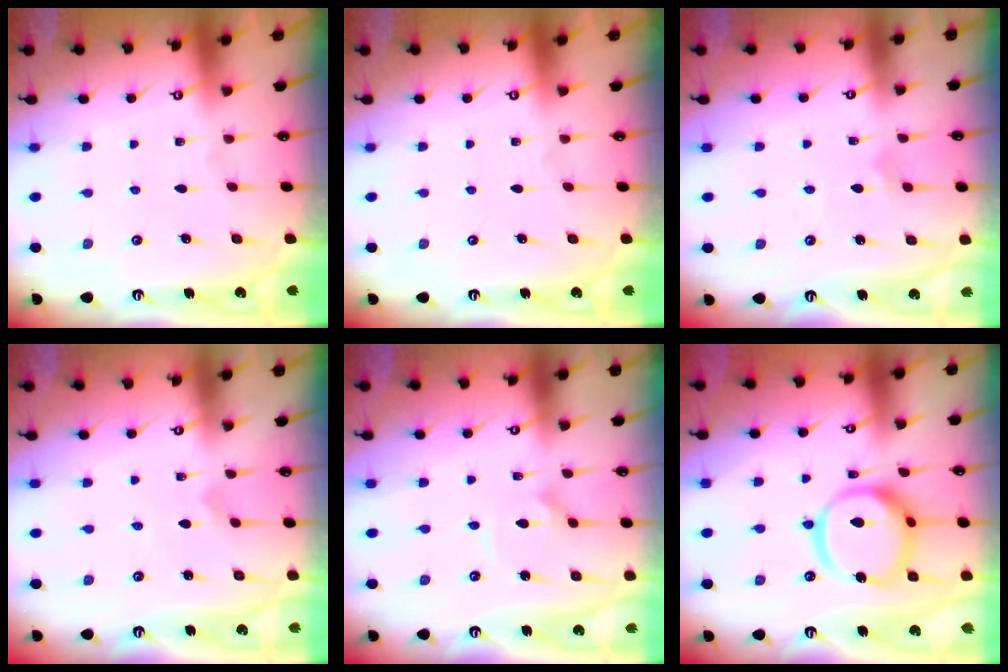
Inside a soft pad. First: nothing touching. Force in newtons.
{"total": 0.0}
{"total": 2.5, "press": 2.5, "slide": 0.4}
{"total": 0.7, "press": 0.7, "slide": 0.1}
{"total": 3.2, "press": 3.2, "slide": 0.3}
{"total": 15.7, "press": 15.6, "slide": 1.9}